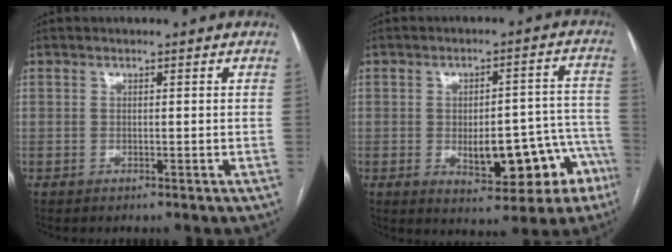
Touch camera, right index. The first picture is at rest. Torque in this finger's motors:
{"motor_torque": [0.52, -0.46, 0.26, 0.06]}